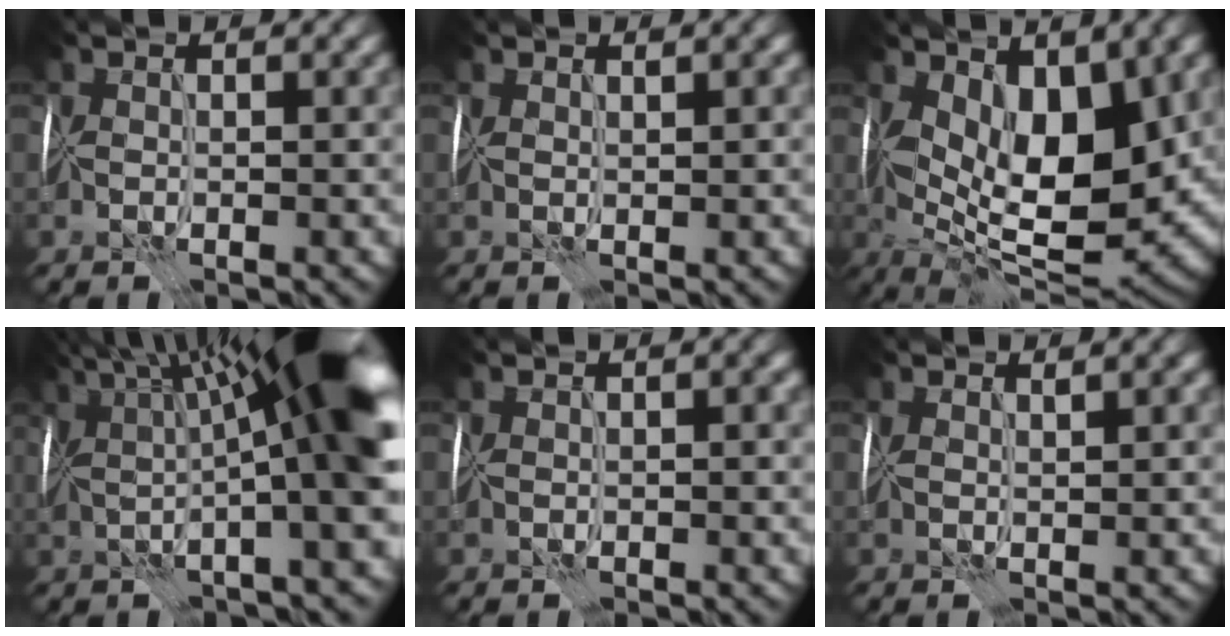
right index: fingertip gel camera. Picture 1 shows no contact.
{"total": 0.7, "force": [0.7, 0.1, 0.2], "torque": [-0.001, 0.004, 0.012]}
{"total": 12.1, "force": [1.8, 5.8, 10.5], "torque": [-0.154, -0.009, 0.028]}
{"total": 14.8, "force": [3.5, 3.1, 14.1], "torque": [-0.188, 0.033, 0.060]}
{"total": 0.0}
{"total": 0.9, "force": [0.8, 0.1, 0.4], "torque": [-0.006, 0.004, 0.016]}